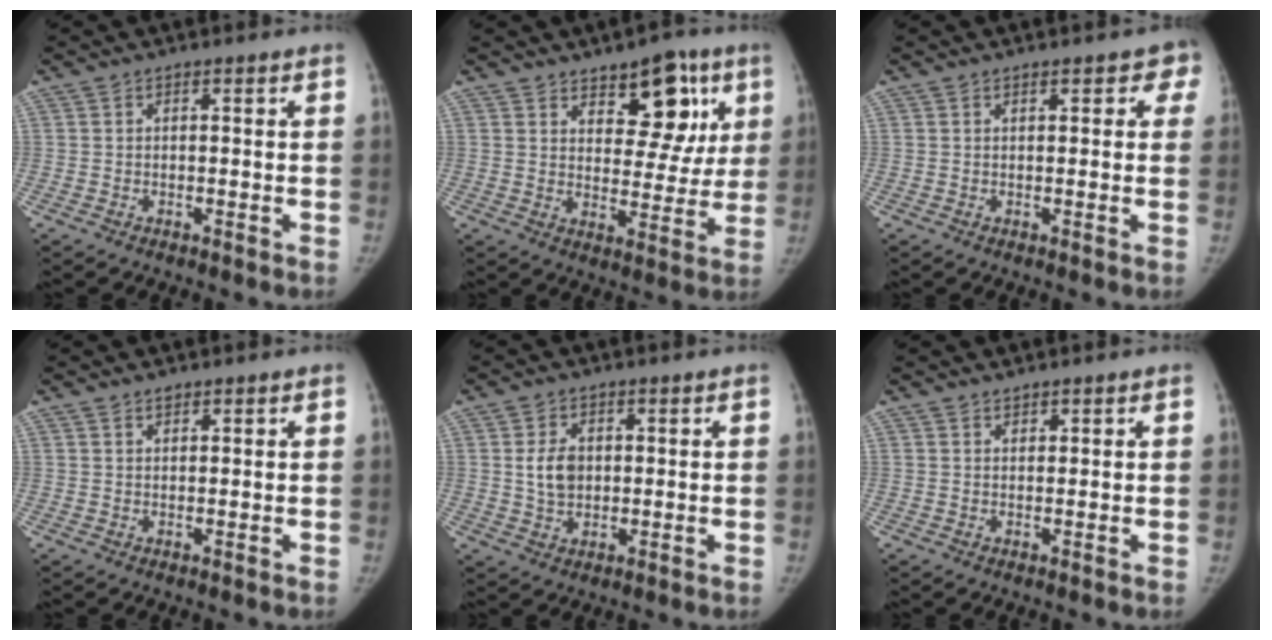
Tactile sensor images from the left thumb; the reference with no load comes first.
{"total": 13.0, "force": [6.7, 7.1, 8.6], "torque": [-0.055, -0.032, 0.094]}
{"total": 3.6, "force": [2.0, 1.8, 2.4], "torque": [0.005, -0.001, 0.014]}
{"total": 1.3, "force": [1.1, 0.6, 0.4], "torque": [-0.001, -0.008, 0.017]}
{"total": 5.4, "force": [1.0, 4.0, 3.5], "torque": [-0.046, -0.008, 0.022]}
{"total": 1.2, "force": [1.1, 0.5, 0.2], "torque": [0.008, -0.008, 0.016]}